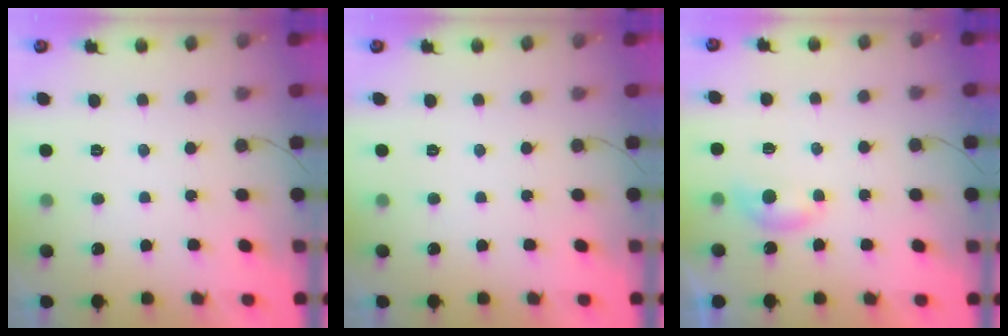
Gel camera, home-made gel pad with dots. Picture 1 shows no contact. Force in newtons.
{"total": 0.0}
{"total": 4.5, "press": 4.5, "slide": 0.5}